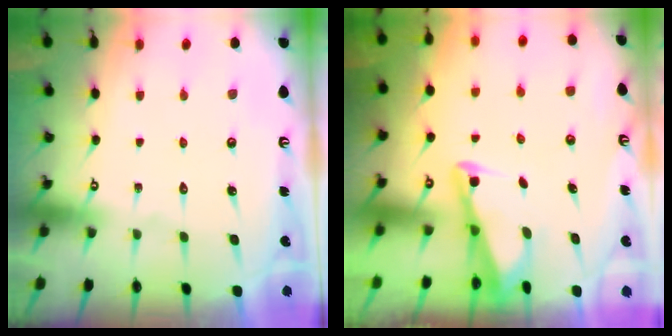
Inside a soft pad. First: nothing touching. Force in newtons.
{"total": 2.8, "press": 2.8, "slide": 0.3}